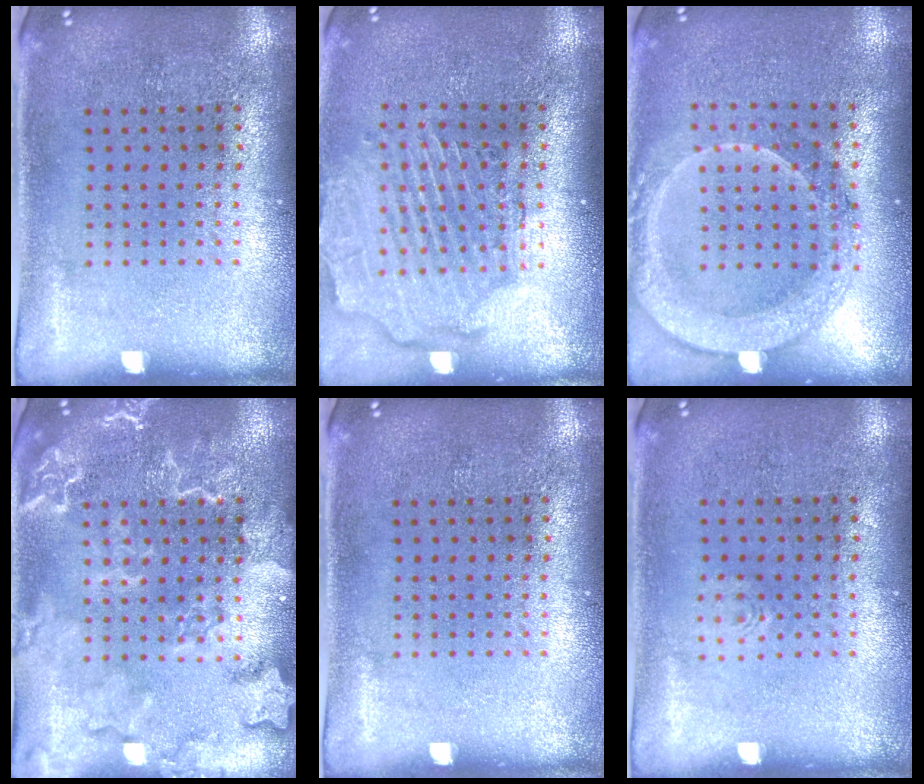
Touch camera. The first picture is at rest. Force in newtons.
{"total": 2.6, "press": 2.2, "slide": 1.4}
{"total": 2.0, "press": 1.9, "slide": 0.6}
{"total": 2.6, "press": 2.6, "slide": 0.3}
{"total": 0.0}
{"total": 0.6, "press": 0.6, "slide": 0.2}